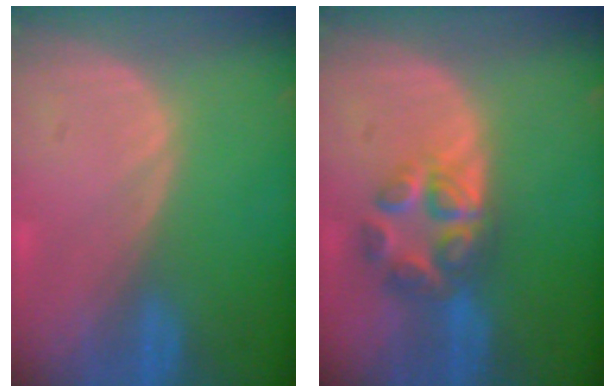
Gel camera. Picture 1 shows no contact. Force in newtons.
{"total": 6.8, "press": 5.8, "slide": 3.6}